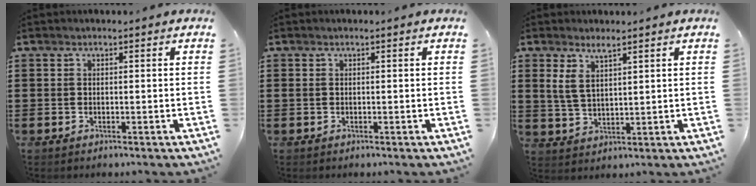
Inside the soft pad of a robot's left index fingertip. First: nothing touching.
{"total": 0.0}
{"total": 4.4, "force": [2.6, 1.8, 3.0], "torque": [-0.065, 0.005, 0.047]}